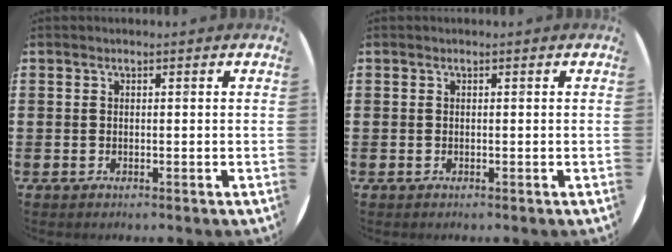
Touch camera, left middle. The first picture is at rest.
{"total": 0.0}